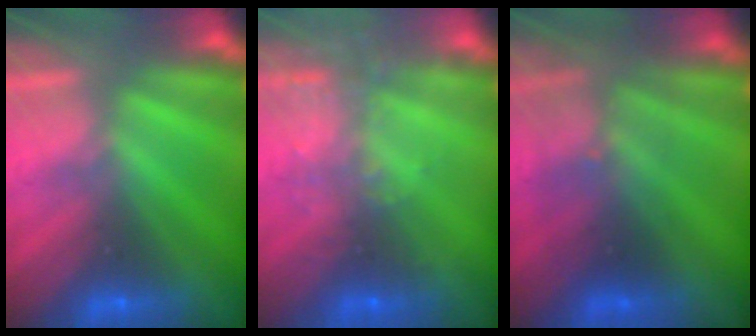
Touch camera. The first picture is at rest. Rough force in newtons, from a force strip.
{"total": 6.7}
{"total": 2.9}